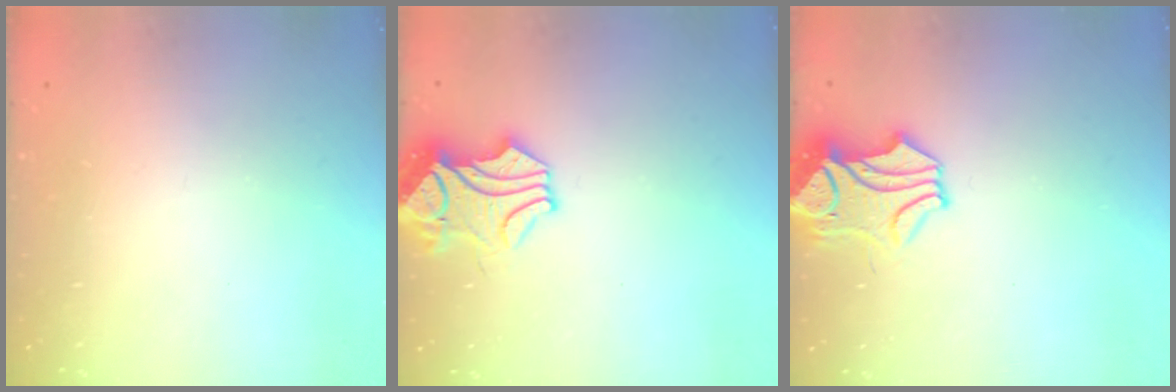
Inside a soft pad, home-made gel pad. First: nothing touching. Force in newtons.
{"total": 2.1, "press": 1.9, "slide": 0.9}
{"total": 1.4, "press": 0.6, "slide": 1.3}